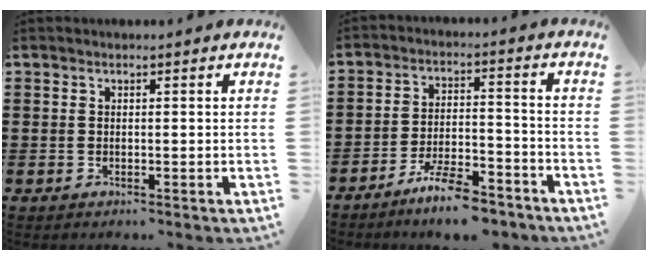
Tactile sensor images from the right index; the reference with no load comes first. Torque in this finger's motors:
{"motor_torque": [1.12, 1.02, 0.67, 0.07]}